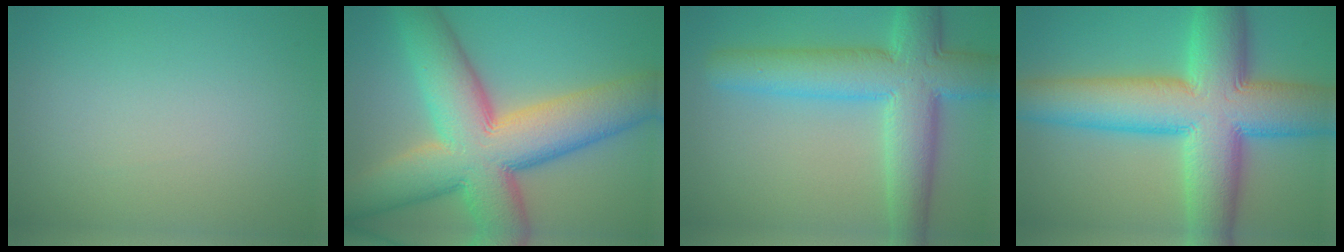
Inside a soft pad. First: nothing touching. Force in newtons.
{"total": 14.1, "press": 14.1, "slide": 0.8}
{"total": 9.0, "press": 9.0, "slide": 0.4}
{"total": 13.9, "press": 13.9, "slide": 0.5}